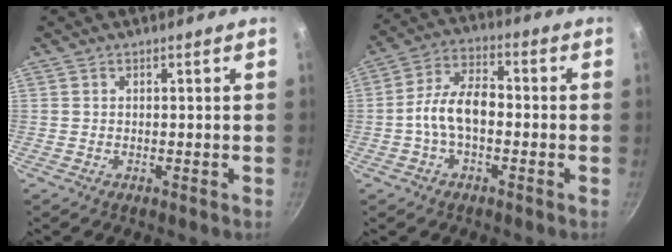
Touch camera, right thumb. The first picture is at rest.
{"total": 9.1, "force": [-1.5, 5.1, 7.4], "torque": [-0.119, 0.041, -0.040]}